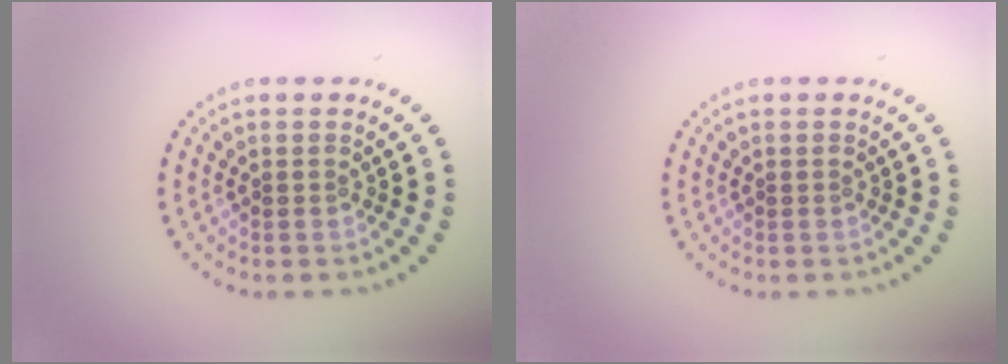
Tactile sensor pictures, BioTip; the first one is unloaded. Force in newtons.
{"total": 0.0}